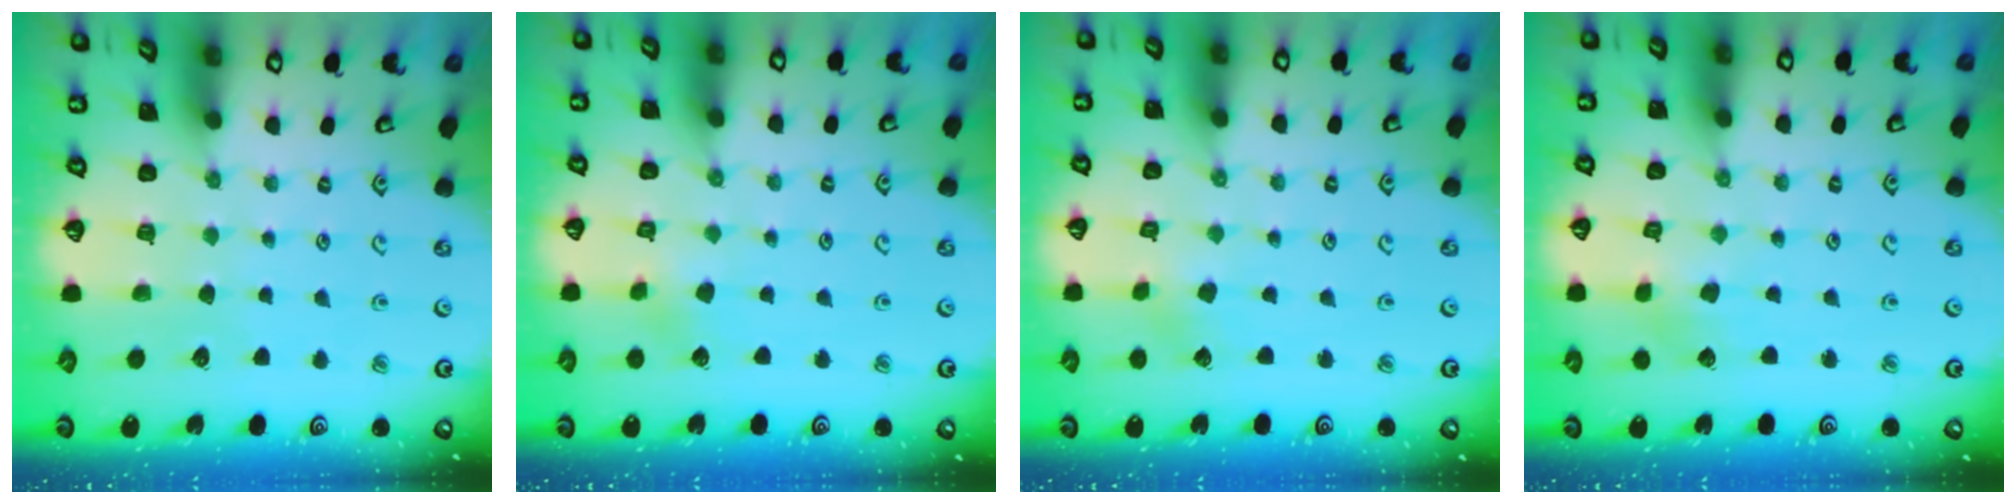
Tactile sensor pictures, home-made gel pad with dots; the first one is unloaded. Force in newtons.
{"total": 2.5, "press": 2.5, "slide": 0.4}
{"total": 1.8, "press": 1.8, "slide": 0.3}
{"total": 2.4, "press": 2.4, "slide": 0.2}